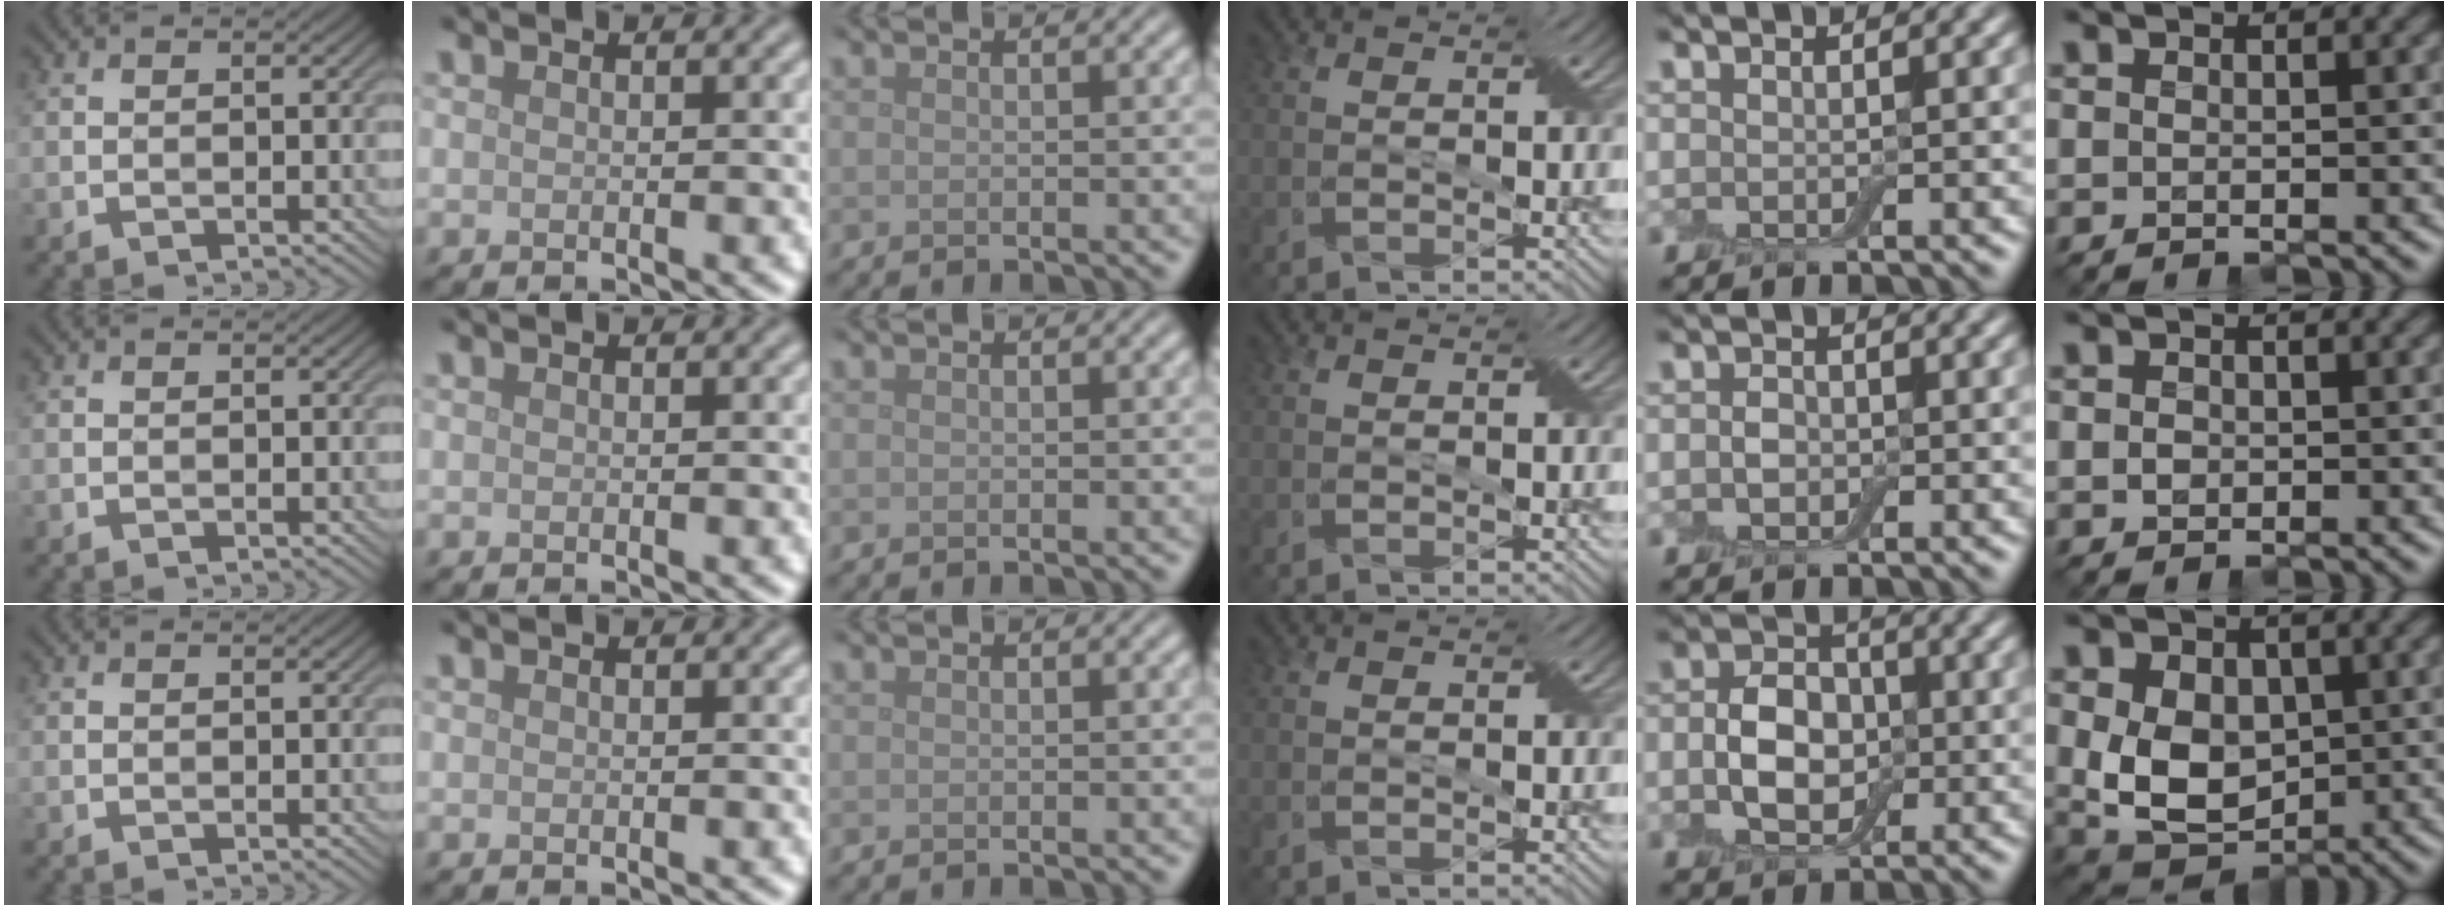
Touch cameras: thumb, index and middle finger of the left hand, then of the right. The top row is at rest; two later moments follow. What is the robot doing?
{"motion": "press", "object": "electronic device side button"}